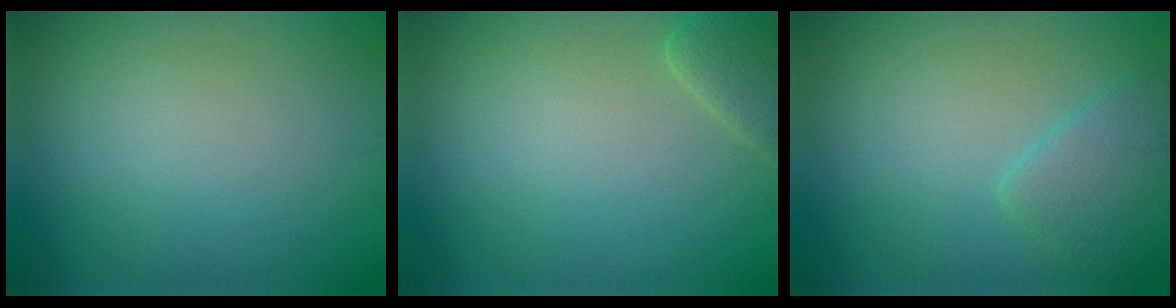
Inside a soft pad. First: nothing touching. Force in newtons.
{"total": 2.6, "press": 2.6, "slide": 0.2}
{"total": 3.0, "press": 3.0, "slide": 0.2}